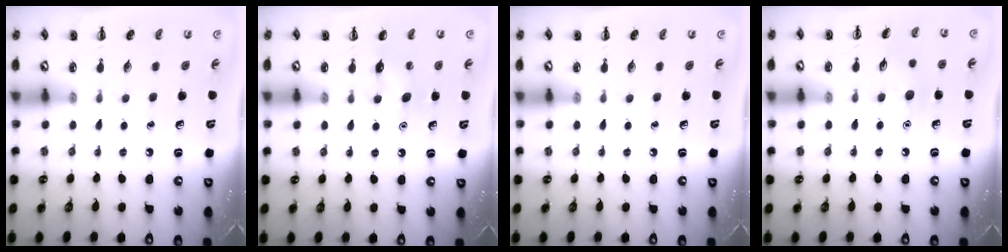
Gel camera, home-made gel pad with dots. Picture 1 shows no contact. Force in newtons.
{"total": 6.6, "press": 6.4, "slide": 1.7}
{"total": 0.0}
{"total": 6.8, "press": 6.6, "slide": 1.7}